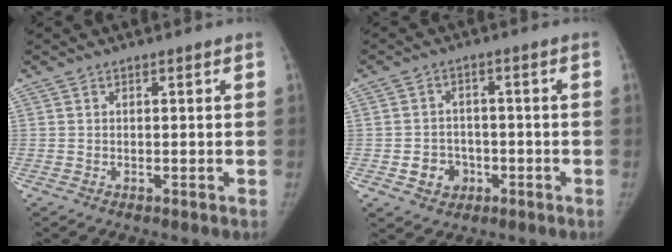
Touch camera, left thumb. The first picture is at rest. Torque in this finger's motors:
{"motor_torque": [-0.01, 0.02, 0.49, -0.41, 0.00]}